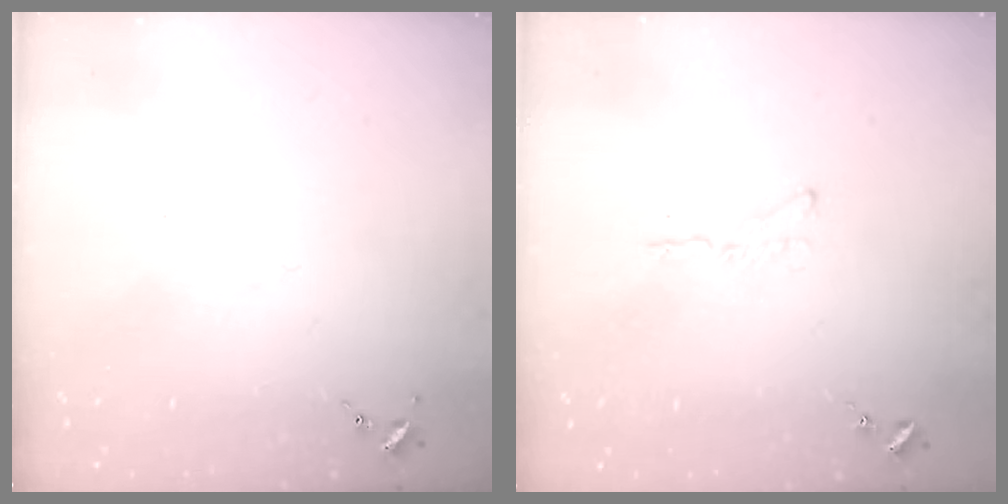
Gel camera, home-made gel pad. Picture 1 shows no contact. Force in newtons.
{"total": 4.1, "press": 4.1, "slide": 0.4}